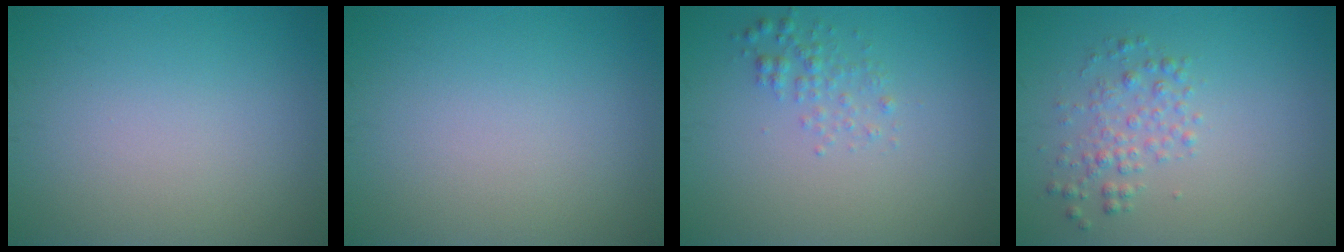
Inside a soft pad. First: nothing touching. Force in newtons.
{"total": 0.0}
{"total": 1.5, "press": 1.5, "slide": 0.0}
{"total": 2.2, "press": 2.2, "slide": 0.1}